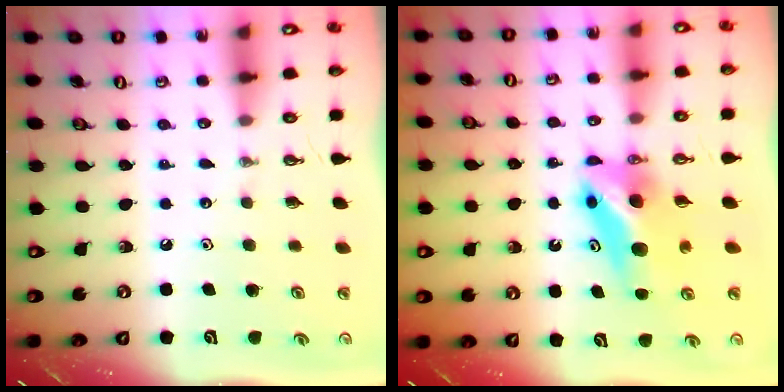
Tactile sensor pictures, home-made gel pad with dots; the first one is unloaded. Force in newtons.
{"total": 6.4, "press": 6.4, "slide": 0.8}